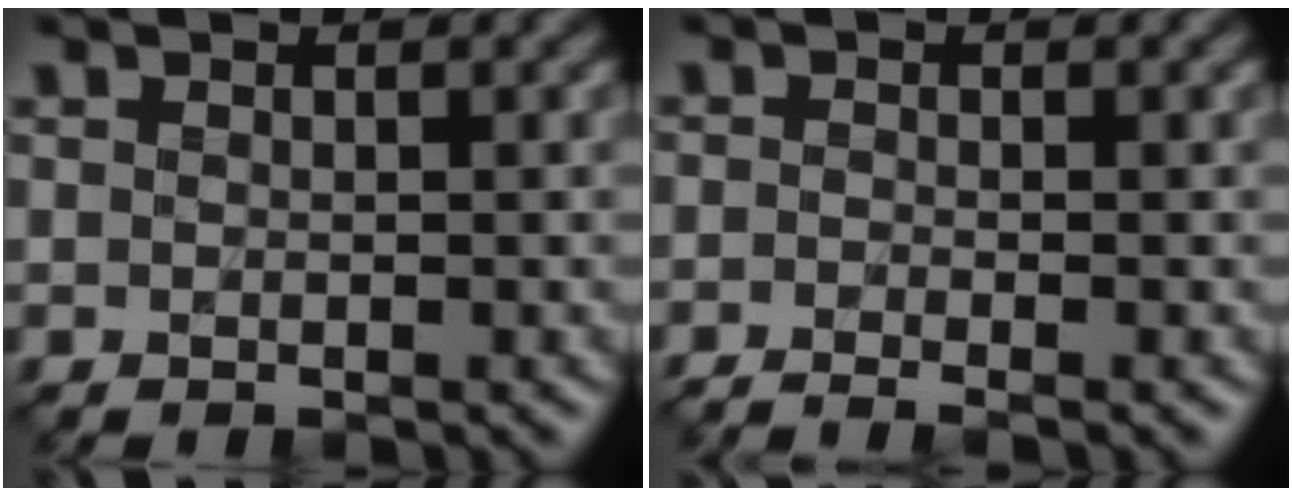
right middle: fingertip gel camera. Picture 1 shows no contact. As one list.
[{"total": 2.1, "force": [-1.5, 0.4, 1.4], "torque": [-0.017, -0.010, -0.038]}]